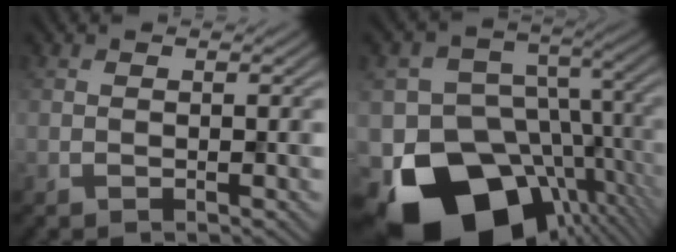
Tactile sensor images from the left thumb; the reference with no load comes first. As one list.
[{"total": 19.7, "force": [-10.2, 13.7, 9.9], "torque": [-0.173, -0.035, -0.141]}]